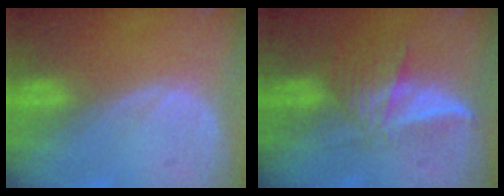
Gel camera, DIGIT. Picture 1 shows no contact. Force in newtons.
{"total": 6.2, "press": 5.5, "slide": 2.8}